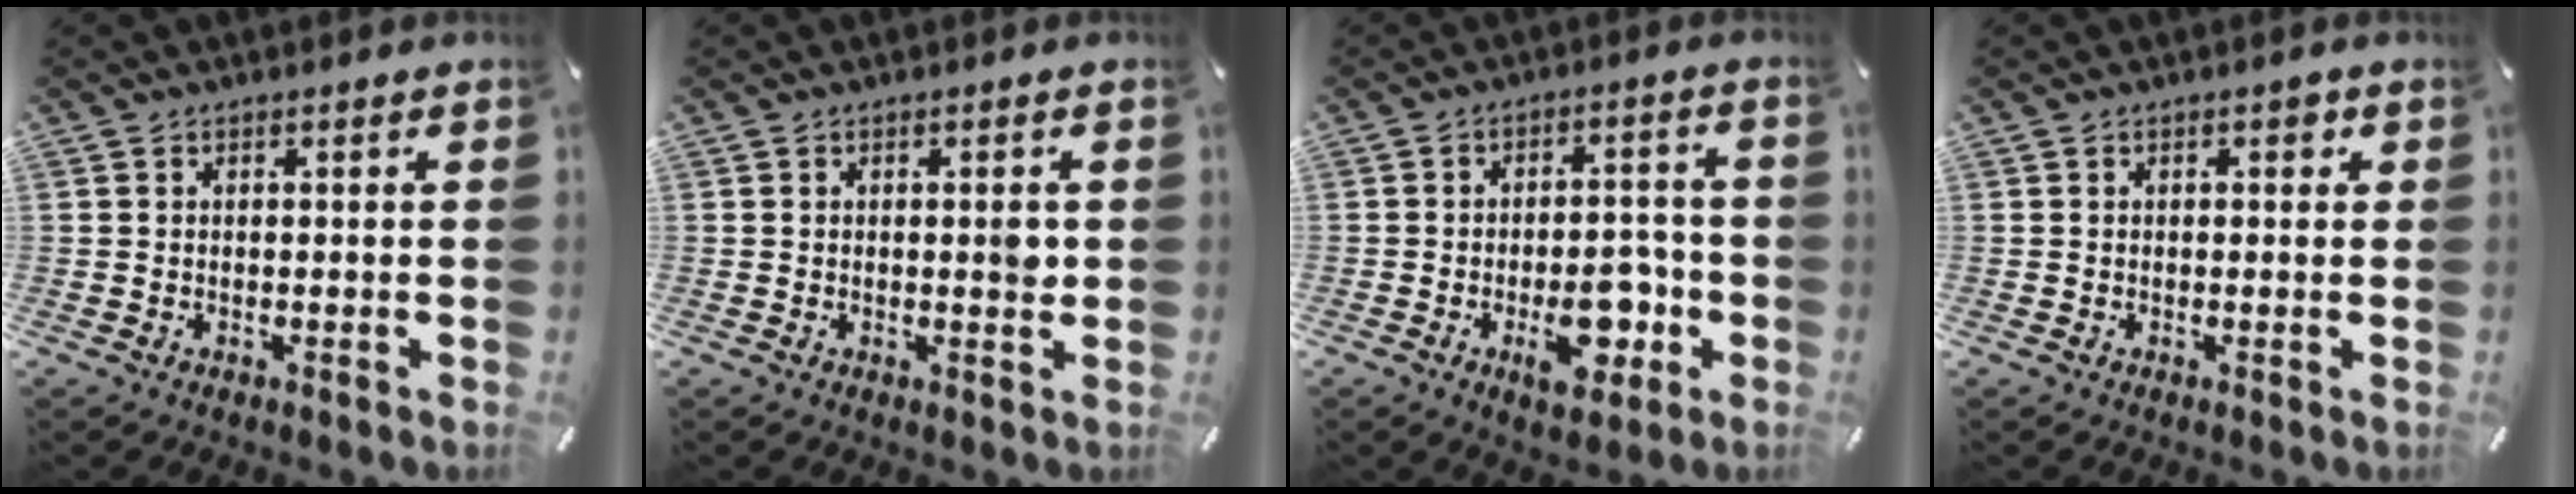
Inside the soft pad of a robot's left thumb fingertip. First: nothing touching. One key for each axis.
{"total": 2.5, "fx": 0.3, "fy": 0.9, "fz": 2.3, "tx": -0.020, "ty": -0.007, "tz": -0.002}
{"total": 11.3, "fx": -3.6, "fy": 6.6, "fz": 8.4, "tx": -0.106, "ty": 0.009, "tz": -0.056}
{"total": 1.4, "fx": 0.3, "fy": 0.8, "fz": 1.1, "tx": -0.014, "ty": 0.003, "tz": 0.002}